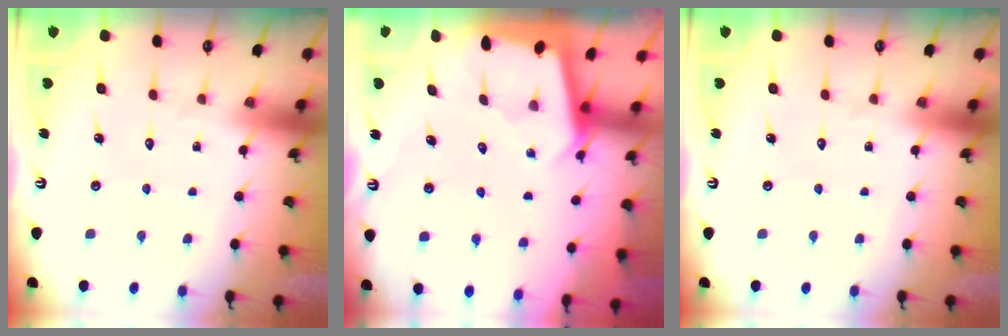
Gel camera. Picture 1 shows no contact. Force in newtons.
{"total": 2.1, "press": 2.1, "slide": 0.2}
{"total": 0.0}